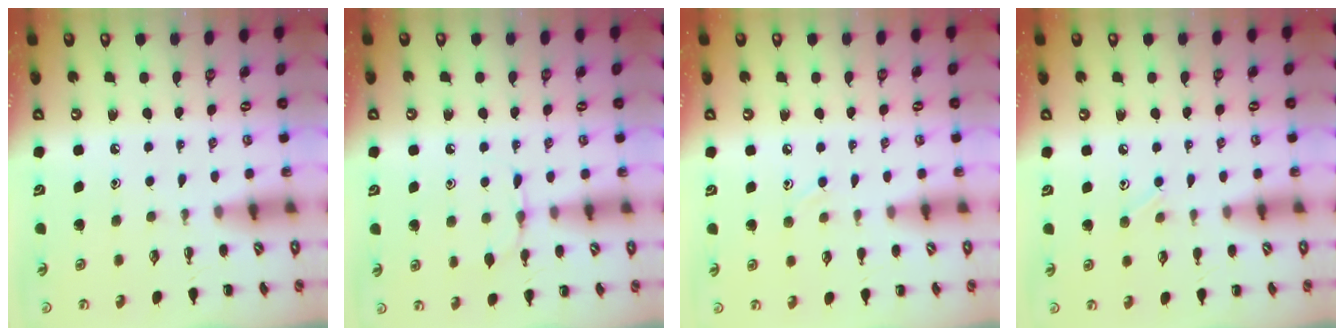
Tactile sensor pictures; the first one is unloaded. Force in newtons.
{"total": 4.4, "press": 4.2, "slide": 1.2}
{"total": 7.1, "press": 6.6, "slide": 2.5}
{"total": 4.8, "press": 4.5, "slide": 1.5}